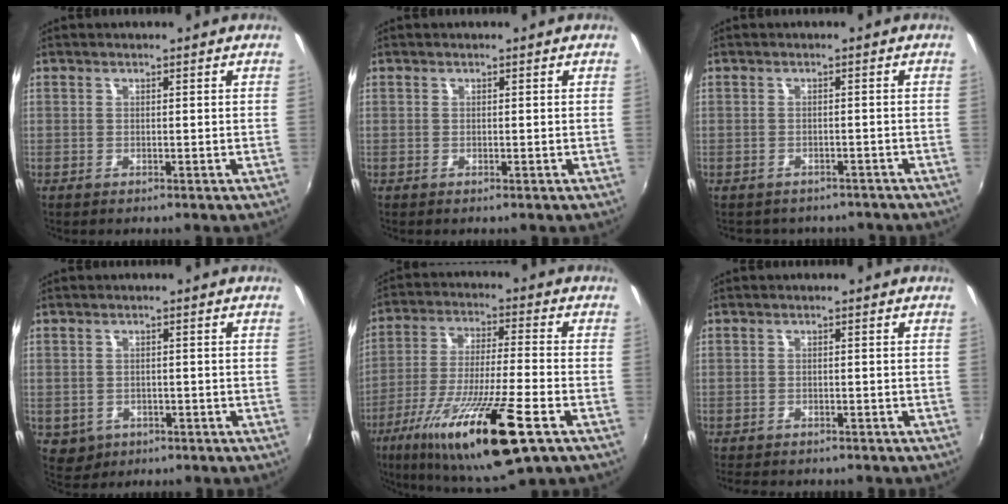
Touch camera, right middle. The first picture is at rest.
{"total": 0.0}
{"total": 6.5, "force": [-5.4, 3.1, 1.9], "torque": [-0.040, -0.017, -0.066]}
{"total": 4.3, "force": [-1.3, 3.8, 1.6], "torque": [-0.041, -0.004, -0.010]}
{"total": 20.7, "force": [-10.7, 3.1, 17.5], "torque": [-0.336, -0.057, -0.188]}
{"total": 4.9, "force": [-4.3, 1.6, 1.8], "torque": [-0.045, -0.018, -0.065]}